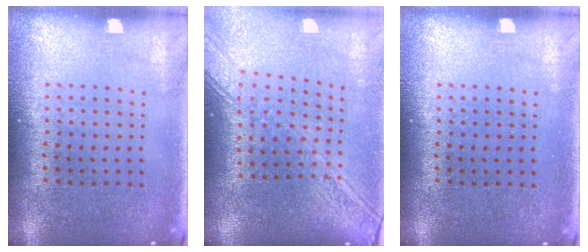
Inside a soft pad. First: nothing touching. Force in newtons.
{"total": 2.5, "press": 2.0, "slide": 1.4}
{"total": 0.0}